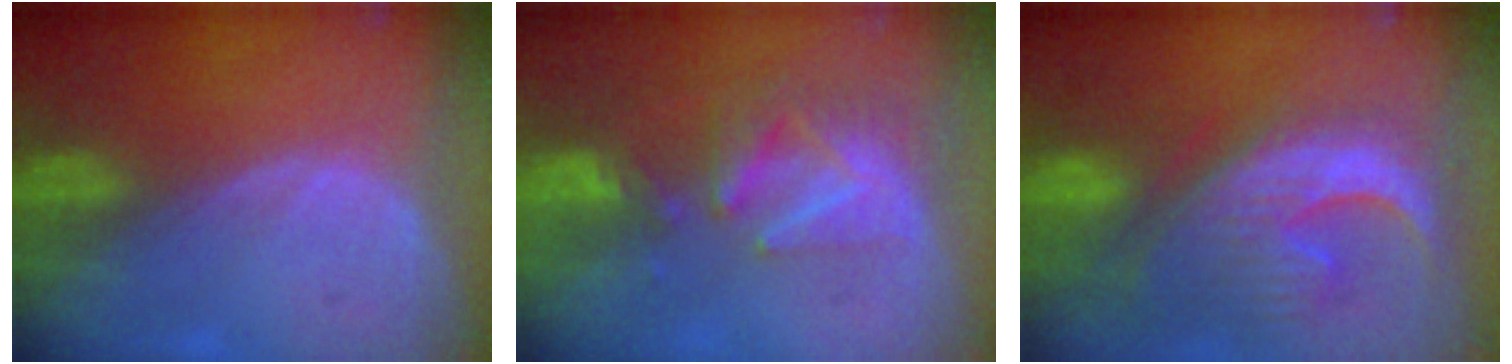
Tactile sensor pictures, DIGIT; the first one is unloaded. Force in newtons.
{"total": 8.2, "press": 7.4, "slide": 3.6}
{"total": 13.5, "press": 11.4, "slide": 7.2}